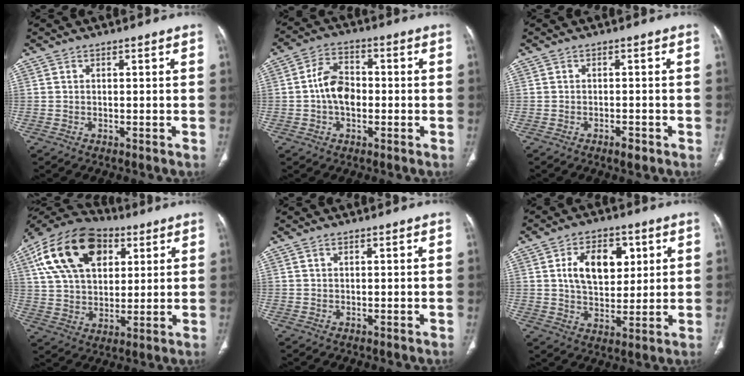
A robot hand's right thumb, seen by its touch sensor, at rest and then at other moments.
{"total": 7.5, "force": [-0.7, 5.1, 5.4], "torque": [-0.082, 0.015, -0.022]}
{"total": 1.9, "force": [-1.2, 0.7, 1.3], "torque": [-0.023, 0.002, -0.019]}
{"total": 21.4, "force": [8.4, 13.5, 14.4], "torque": [-0.249, 0.006, 0.142]}
{"total": 0.7, "force": [0.5, 0.4, 0.4], "torque": [-0.008, 0.001, 0.009]}
{"total": 11.9, "force": [3.5, 7.5, 8.5], "torque": [-0.103, -0.009, 0.062]}